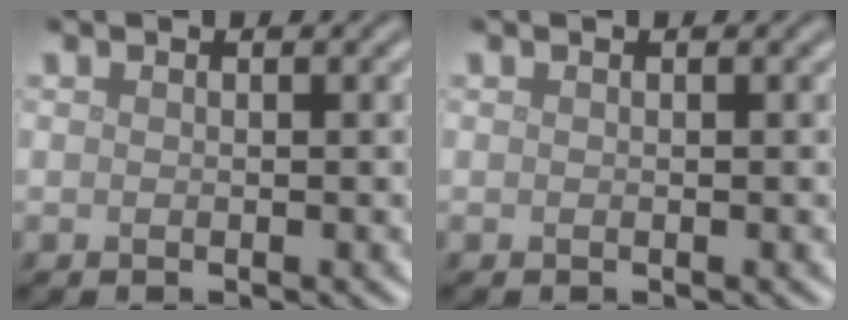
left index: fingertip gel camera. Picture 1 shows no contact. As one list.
[{"total": 0.0}]